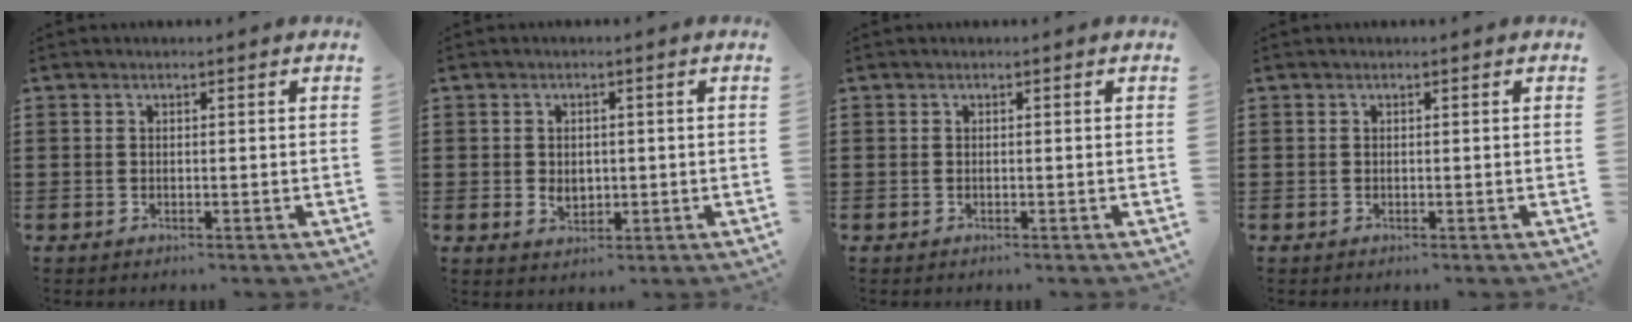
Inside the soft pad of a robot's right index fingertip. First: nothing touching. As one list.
[{"total": 2.5, "force": [-0.3, 1.8, 1.7], "torque": [-0.035, 0.005, -0.007]}, {"total": 0.0}, {"total": 0.0}]